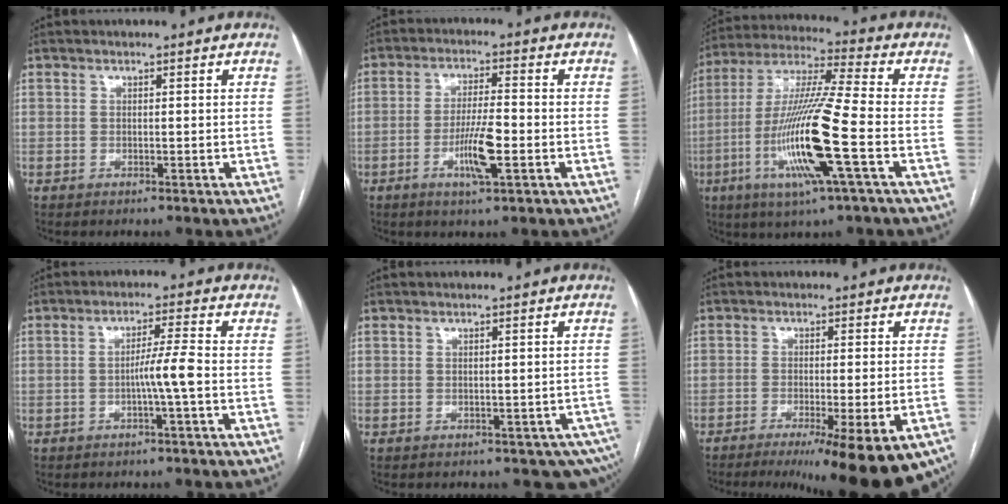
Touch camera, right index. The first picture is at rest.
{"total": 7.0, "force": [-2.3, 0.6, 6.6], "torque": [-0.125, -0.006, -0.042]}
{"total": 17.3, "force": [-5.1, -0.2, 16.6], "torque": [-0.337, -0.016, -0.103]}
{"total": 4.3, "force": [-1.2, -0.8, 4.1], "torque": [-0.068, 0.003, -0.020]}
{"total": 5.5, "force": [-3.5, 3.4, 2.4], "torque": [-0.009, 0.009, -0.040]}
{"total": 15.6, "force": [-11.0, 1.2, 11.1], "torque": [-0.100, -0.028, -0.148]}